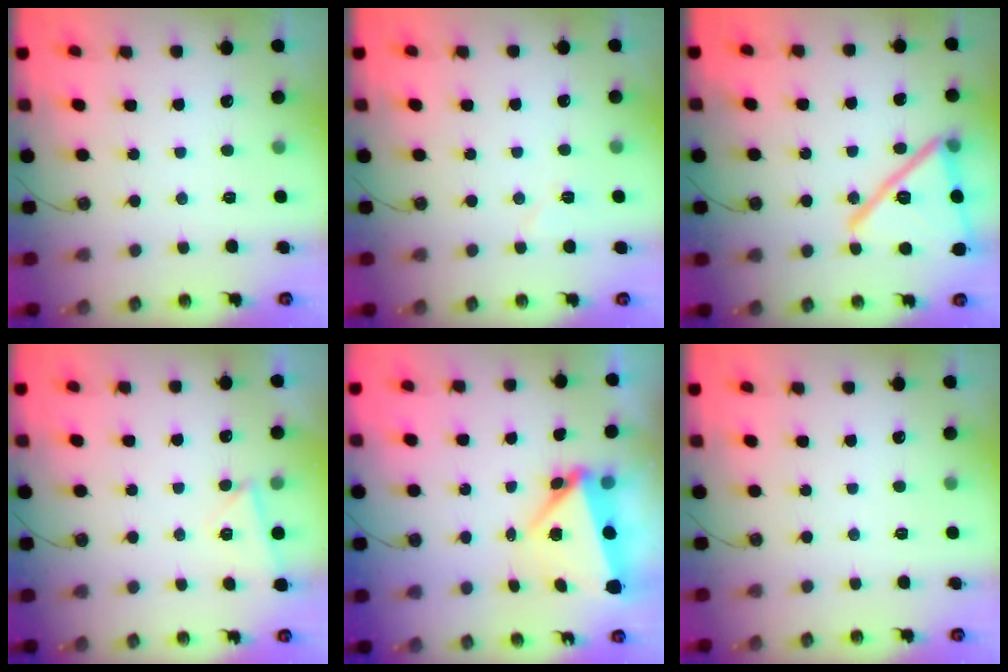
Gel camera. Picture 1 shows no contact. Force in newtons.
{"total": 4.9, "press": 4.2, "slide": 2.5}
{"total": 23.2, "press": 20.6, "slide": 10.7}
{"total": 3.5, "press": 2.6, "slide": 2.3}
{"total": 5.4, "press": 5.4, "slide": 0.5}
{"total": 0.0}